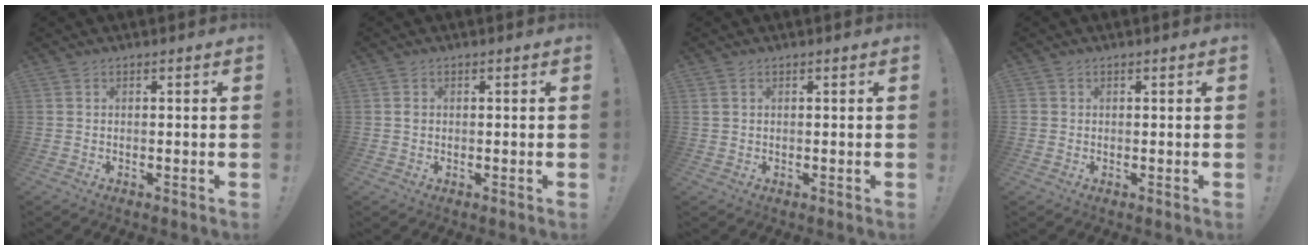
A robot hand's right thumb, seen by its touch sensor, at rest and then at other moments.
{"total": 0.7, "force": [-0.1, 0.6, 0.2], "torque": [-0.009, 0.006, -0.003]}
{"total": 1.2, "force": [0.5, 0.9, 0.6], "torque": [-0.009, 0.002, 0.008]}
{"total": 1.0, "force": [0.1, 0.9, 0.0], "torque": [-0.006, 0.005, 0.004]}